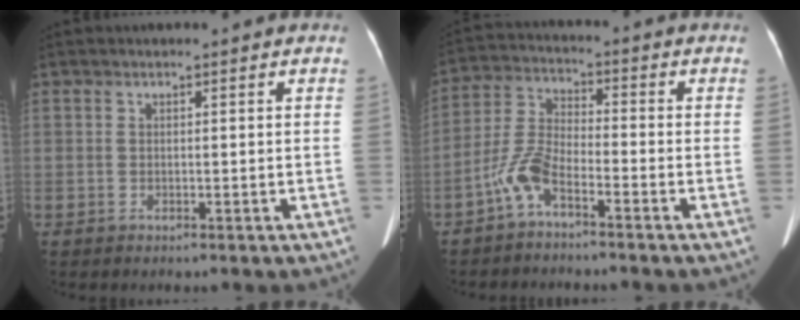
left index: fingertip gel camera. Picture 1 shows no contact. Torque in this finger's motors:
{"motor_torque": [0.93, 0.75, 0.41, 0.15]}